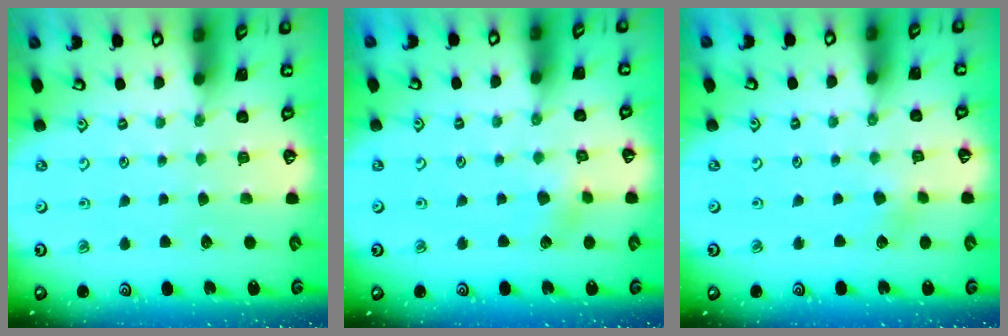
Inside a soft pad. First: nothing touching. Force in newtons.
{"total": 3.1, "press": 3.0, "slide": 0.5}
{"total": 2.0, "press": 1.9, "slide": 0.3}